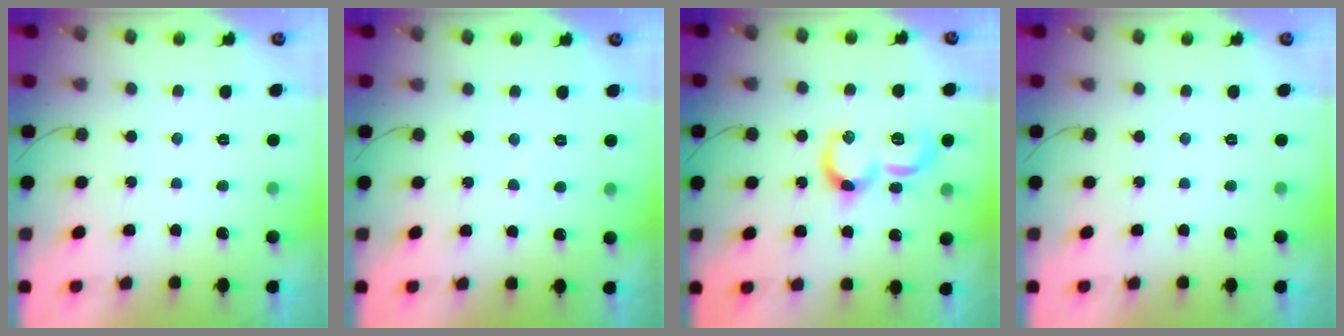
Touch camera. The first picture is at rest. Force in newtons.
{"total": 2.9, "press": 2.9, "slide": 0.2}
{"total": 12.4, "press": 12.4, "slide": 1.1}
{"total": 0.0}